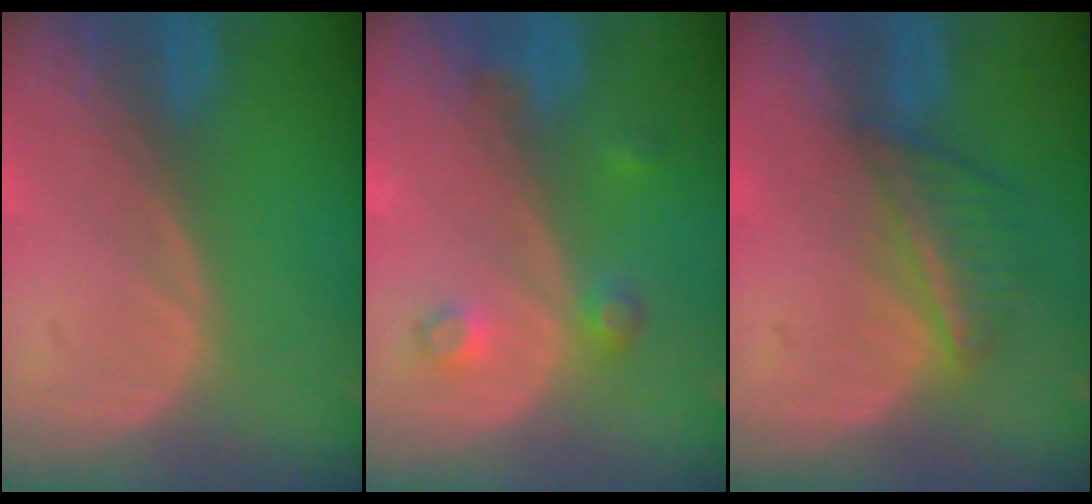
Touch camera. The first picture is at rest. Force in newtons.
{"total": 3.2, "press": 3.1, "slide": 0.8}
{"total": 5.6, "press": 5.1, "slide": 2.2}